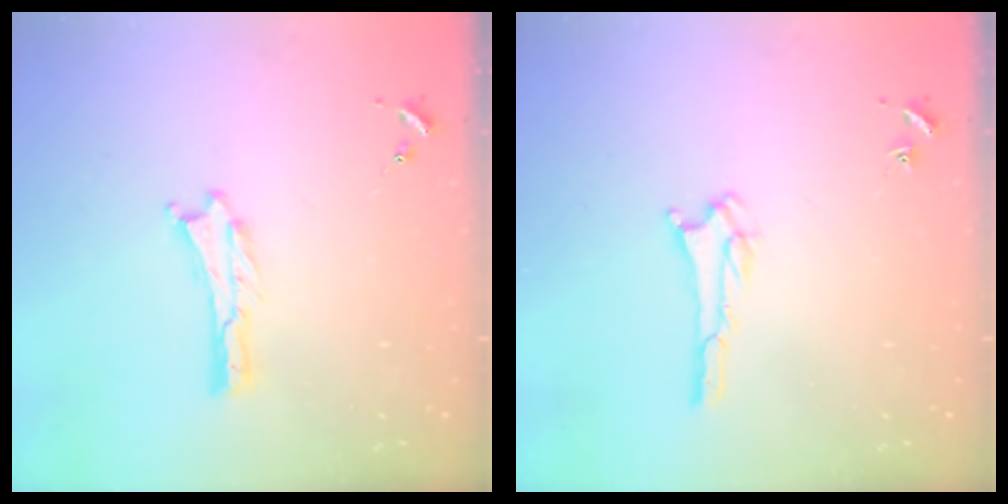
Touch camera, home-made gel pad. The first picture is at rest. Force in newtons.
{"total": 1.8, "press": 1.8, "slide": 0.2}